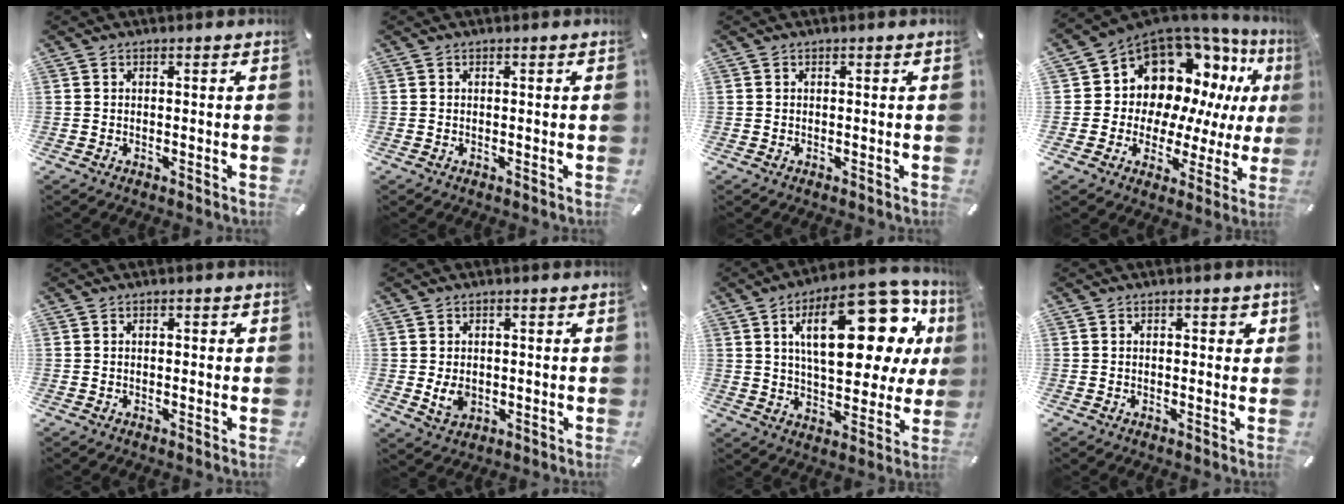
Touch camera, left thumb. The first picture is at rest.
{"total": 0.0}
{"total": 0.0}
{"total": 12.7, "force": [7.0, 9.9, 3.7], "torque": [-0.072, -0.081, 0.142]}
{"total": 0.8, "force": [0.0, 0.5, 0.6], "torque": [-0.012, 0.003, -0.002]}
{"total": 4.3, "force": [-0.3, 3.4, 2.5], "torque": [-0.049, -0.003, -0.006]}
{"total": 26.1, "force": [10.1, 11.9, 20.9], "torque": [-0.313, -0.048, 0.160]}
{"total": 1.6, "force": [0.3, 0.9, 1.3], "torque": [-0.018, 0.003, 0.002]}